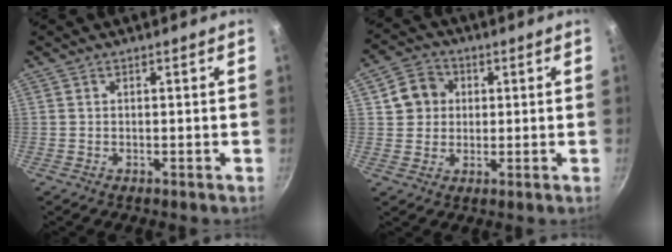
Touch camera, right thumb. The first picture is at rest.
{"total": 7.0, "force": [1.6, 6.3, 2.7], "torque": [-0.017, 0.012, 0.019]}